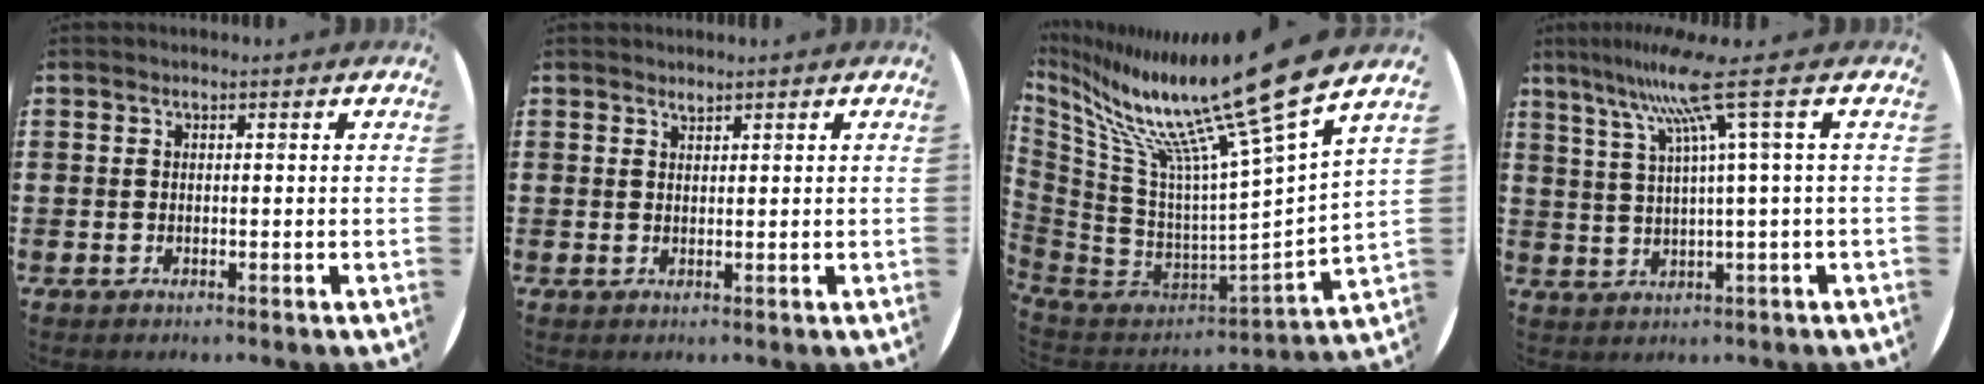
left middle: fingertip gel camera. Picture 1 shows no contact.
{"total": 0.9, "force": [0.9, 0.1, -0.1], "torque": [0.001, 0.001, 0.017]}
{"total": 17.9, "force": [14.1, 0.4, 11.1], "torque": [-0.235, -0.122, 0.222]}
{"total": 10.1, "force": [4.2, 0.2, 9.1], "torque": [-0.179, 0.003, 0.065]}